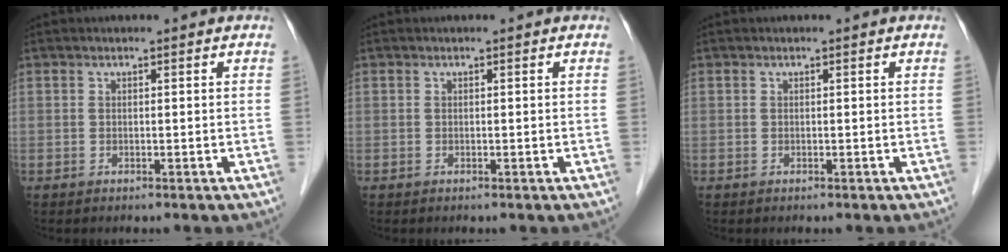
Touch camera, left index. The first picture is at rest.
{"total": 0.0}
{"total": 0.0}